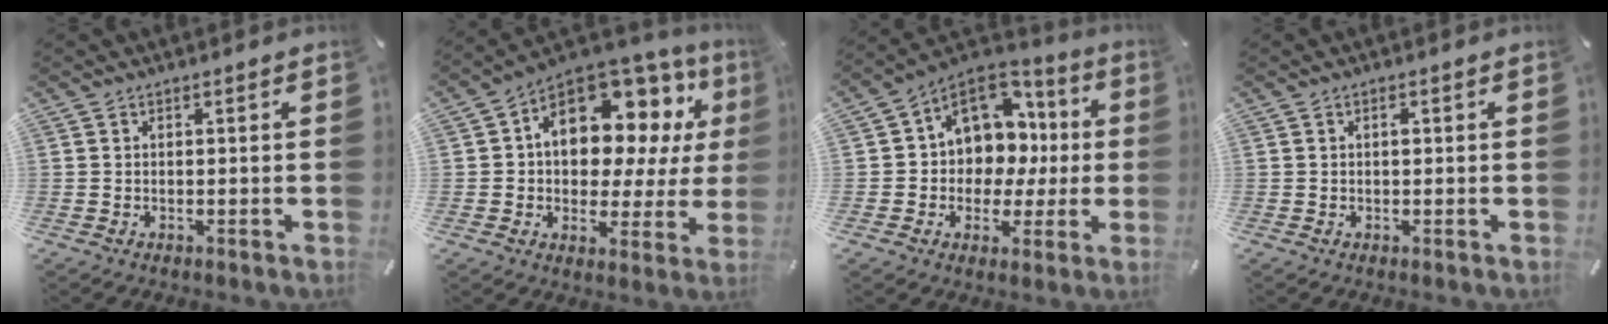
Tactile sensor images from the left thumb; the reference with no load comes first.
{"total": 13.8, "force": [5.3, 9.6, 8.5], "torque": [-0.123, -0.045, 0.094]}
{"total": 12.4, "force": [2.8, 10.7, 5.7], "torque": [-0.091, -0.020, 0.060]}
{"total": 0.7, "force": [0.1, 0.4, 0.6], "torque": [-0.013, -0.001, 0.001]}